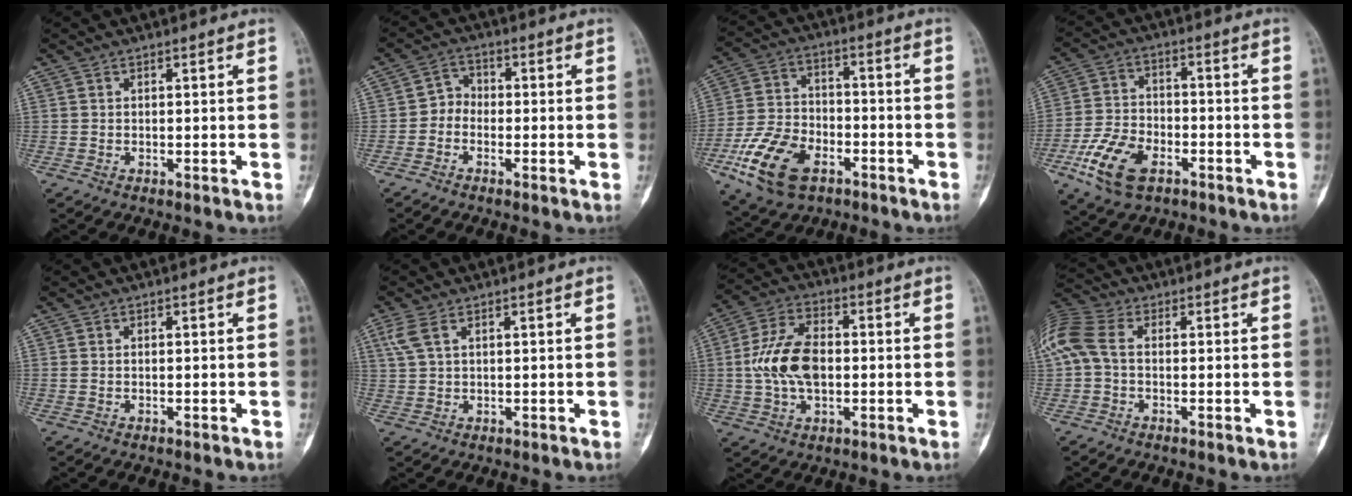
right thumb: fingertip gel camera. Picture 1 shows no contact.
{"total": 3.4, "force": [-1.4, 2.8, 1.3], "torque": [0.003, 0.014, -0.041]}
{"total": 15.1, "force": [-7.4, 9.0, 9.7], "torque": [-0.179, 0.027, -0.133]}
{"total": 12.0, "force": [-5.9, 6.9, 7.9], "torque": [-0.148, 0.017, -0.110]}
{"total": 0.6, "force": [0.0, 0.4, 0.5], "torque": [-0.018, 0.008, 0.006]}
{"total": 3.4, "force": [1.6, 1.6, 2.5], "torque": [-0.070, 0.010, 0.042]}
{"total": 12.2, "force": [-0.1, 7.3, 9.8], "torque": [-0.184, 0.016, -0.005]}
{"total": 9.4, "force": [0.4, 6.0, 7.3], "torque": [-0.182, 0.026, 0.002]}